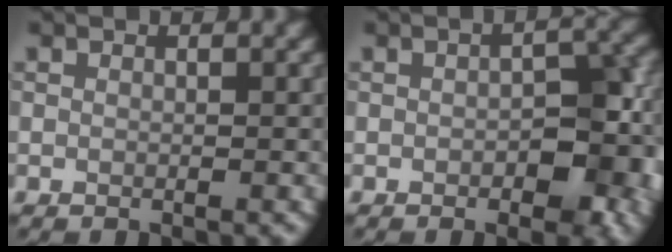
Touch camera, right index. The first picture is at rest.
{"total": 6.3, "force": [-1.6, 3.1, 5.3], "torque": [-0.055, 0.006, -0.023]}